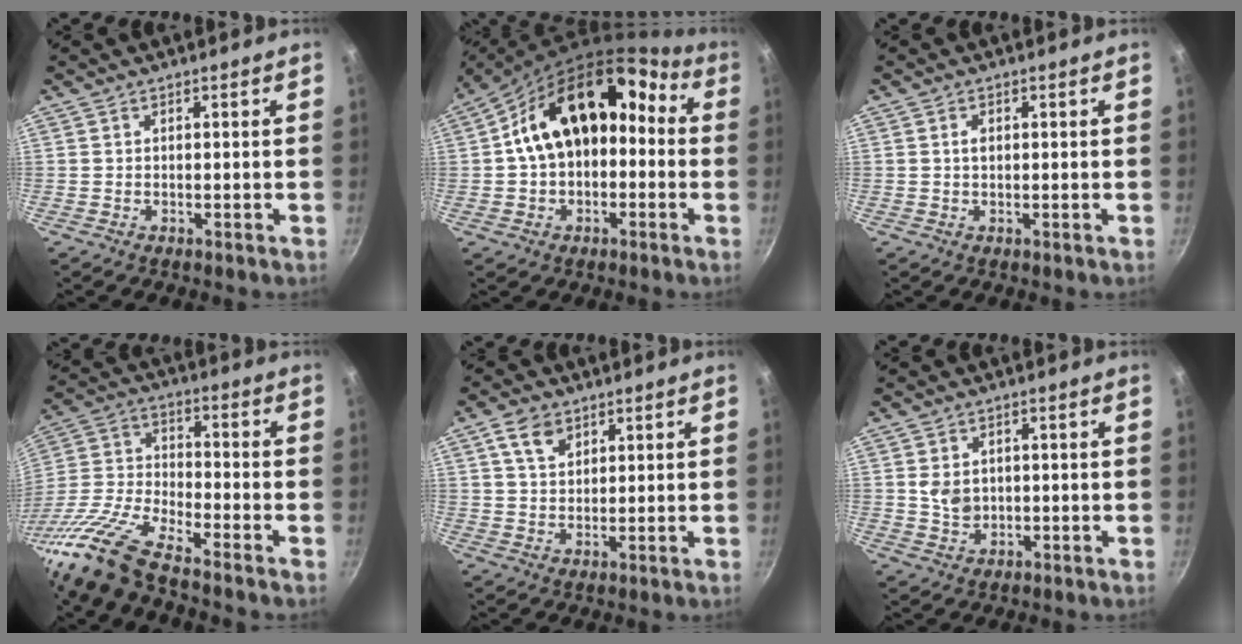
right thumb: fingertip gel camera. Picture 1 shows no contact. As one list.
[{"total": 18.7, "force": [0.5, 13.0, 13.4], "torque": [-0.186, 0.071, 0.001]}, {"total": 1.4, "force": [0.4, 1.0, 0.9], "torque": [-0.013, 0.000, 0.006]}, {"total": 15.5, "force": [-12.0, 3.4, 9.2], "torque": [-0.189, 0.049, -0.256]}, {"total": 5.5, "force": [2.9, 3.6, 2.9], "torque": [-0.038, -0.010, 0.054]}, {"total": 4.4, "force": [0.3, 3.6, 2.6], "torque": [-0.031, 0.000, 0.010]}]